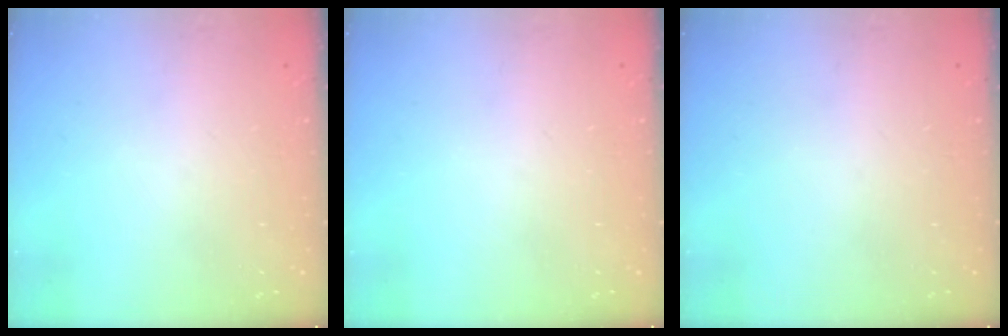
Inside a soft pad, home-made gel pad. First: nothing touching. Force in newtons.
{"total": 0.0}
{"total": 0.0}